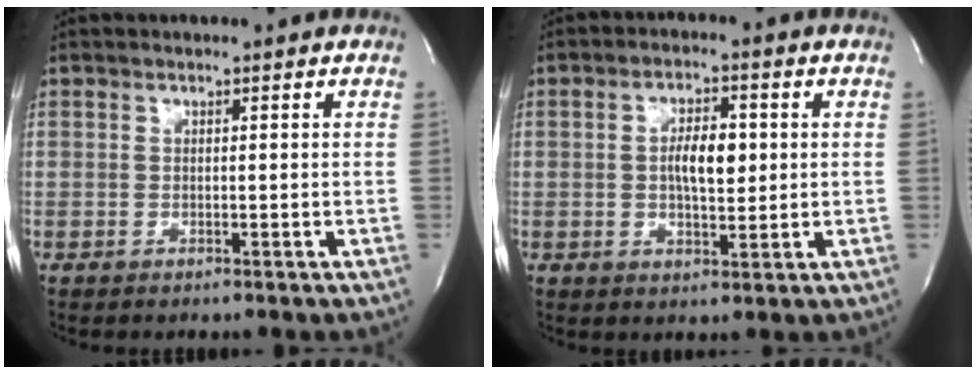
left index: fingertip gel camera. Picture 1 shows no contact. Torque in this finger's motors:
{"motor_torque": [0.36, 0.31, 0.10, 0.09]}